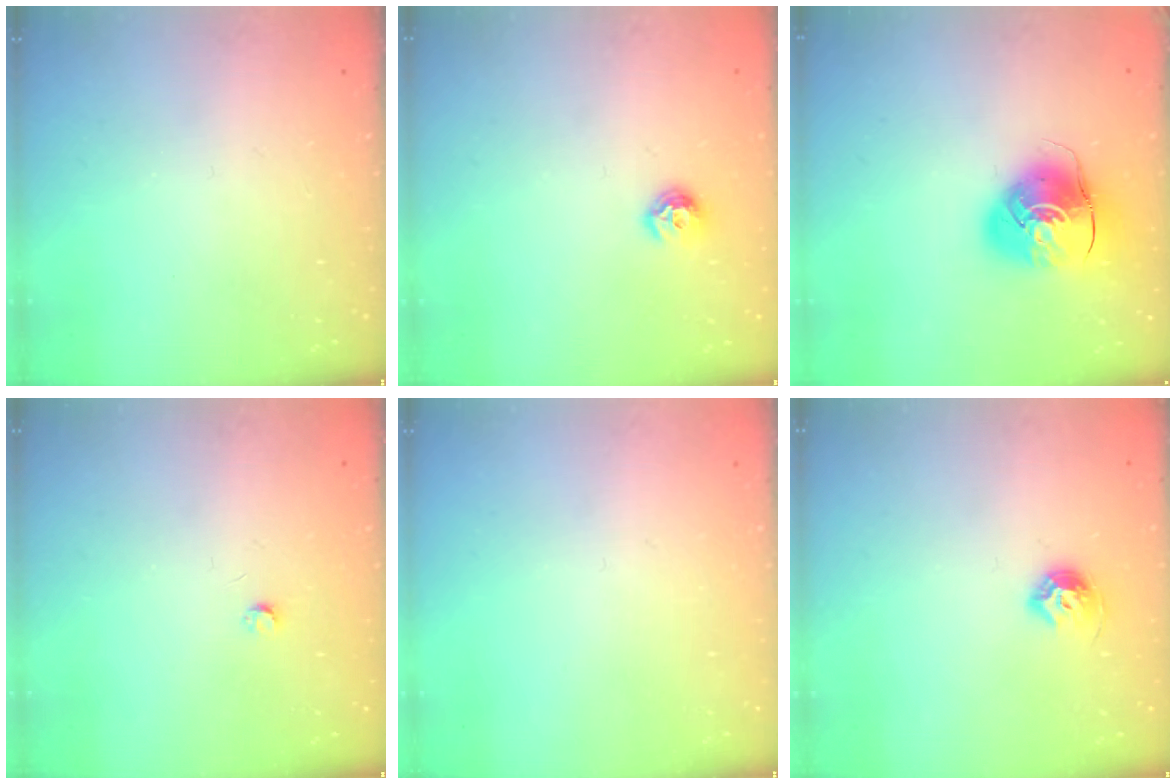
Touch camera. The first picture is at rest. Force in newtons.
{"total": 7.5, "press": 7.4, "slide": 0.7}
{"total": 9.7, "press": 9.6, "slide": 1.2}
{"total": 2.5, "press": 2.5, "slide": 0.4}
{"total": 0.0}
{"total": 7.6, "press": 7.5, "slide": 1.1}